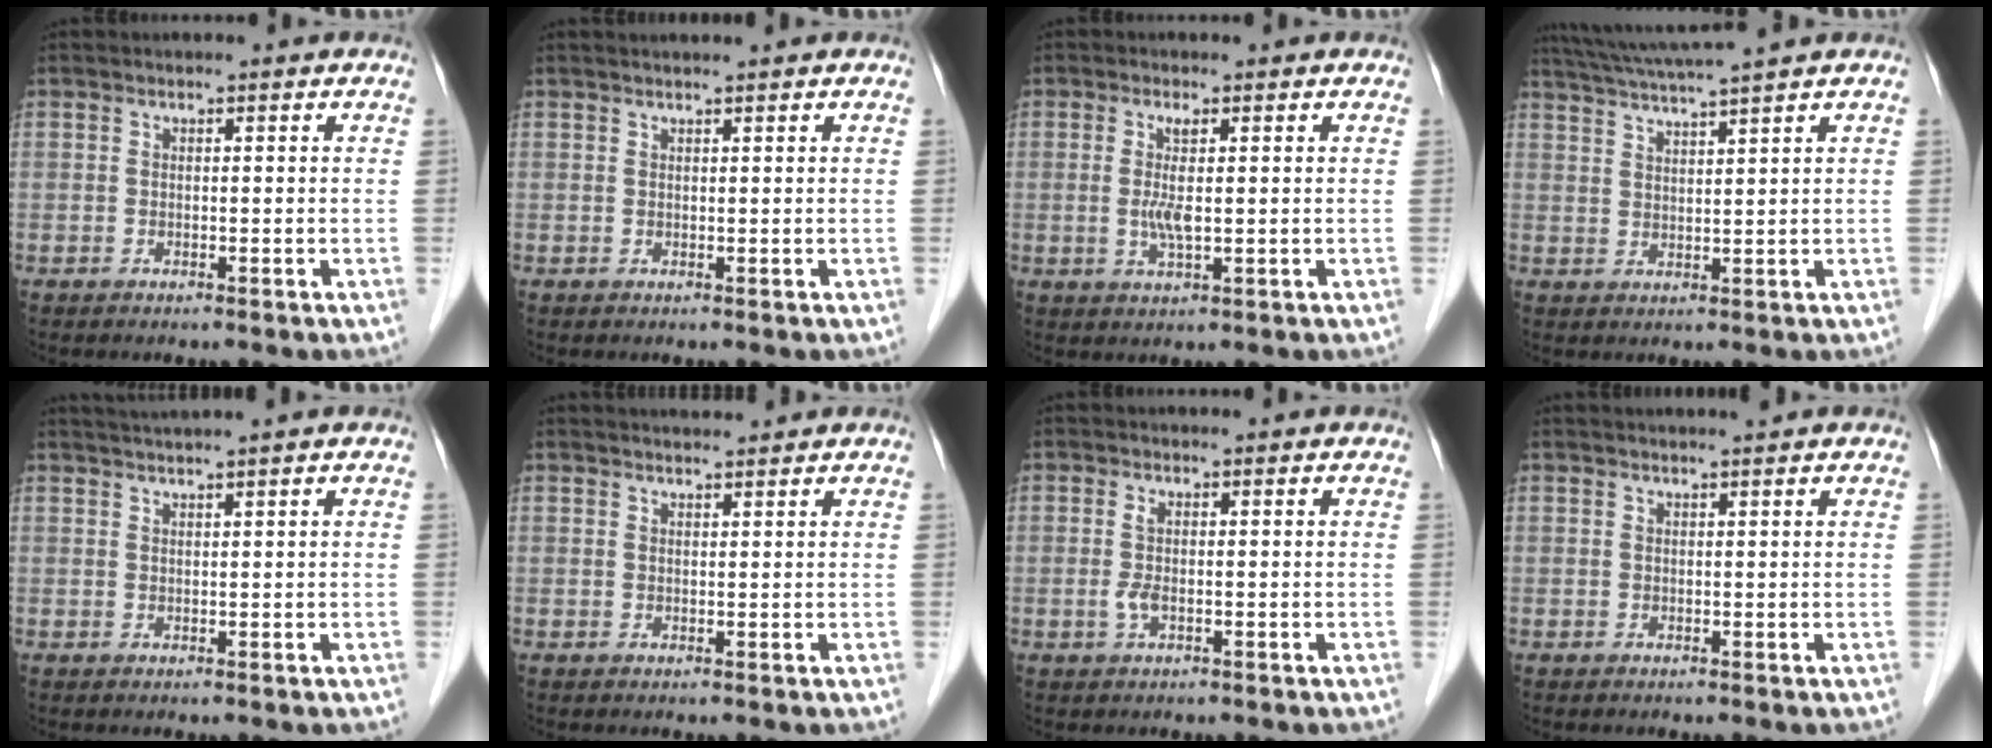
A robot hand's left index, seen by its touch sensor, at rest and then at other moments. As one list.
[{"total": 1.7, "force": [1.5, -0.2, 0.8], "torque": [-0.006, 0.015, 0.028]}, {"total": 3.5, "force": [0.1, 0.4, 3.5], "torque": [-0.076, -0.006, 0.004]}, {"total": 7.9, "force": [6.8, -1.8, 3.5], "torque": [-0.064, 0.012, 0.115]}, {"total": 3.1, "force": [2.7, -1.1, 1.2], "torque": [-0.016, 0.014, 0.053]}, {"total": 2.2, "force": [2.2, 0.0, 0.4], "torque": [-0.007, 0.012, 0.037]}, {"total": 1.7, "force": [-0.3, 0.4, 1.6], "torque": [-0.042, -0.003, -0.004]}, {"total": 1.7, "force": [1.5, -0.3, 0.7], "torque": [-0.007, 0.007, 0.026]}]